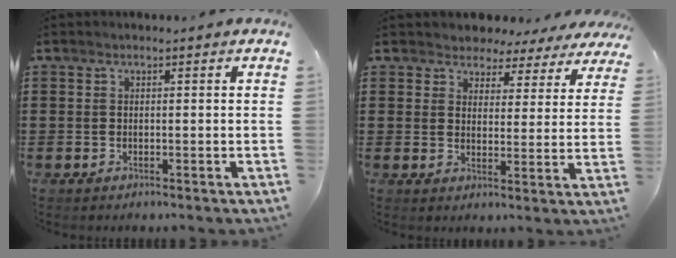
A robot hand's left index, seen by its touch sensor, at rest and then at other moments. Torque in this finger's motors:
{"motor_torque": [2.14, 0.00, 0.48, 0.03]}